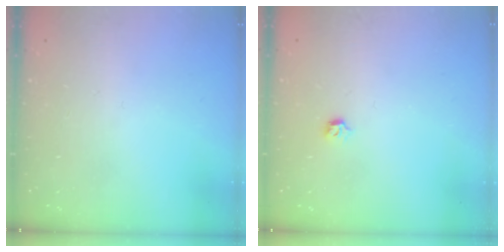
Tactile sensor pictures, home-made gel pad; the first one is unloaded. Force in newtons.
{"total": 2.8, "press": 2.7, "slide": 0.8}